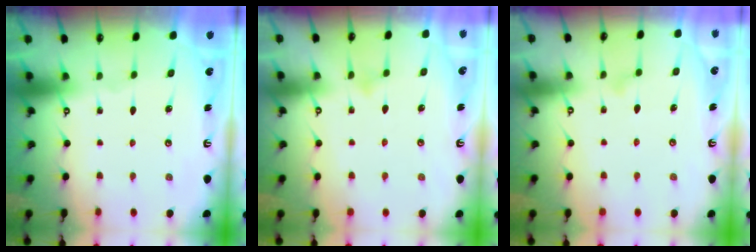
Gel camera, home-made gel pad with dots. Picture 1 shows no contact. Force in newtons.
{"total": 6.0, "press": 5.9, "slide": 0.4}
{"total": 7.7, "press": 7.7, "slide": 0.3}